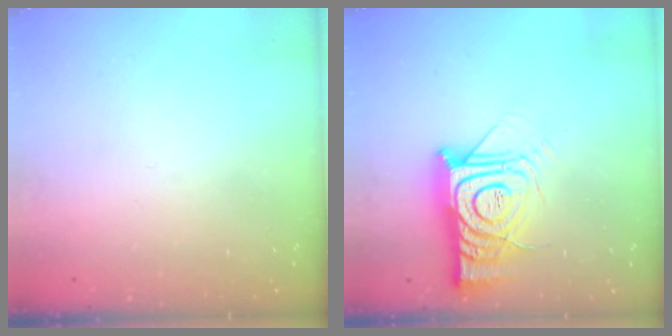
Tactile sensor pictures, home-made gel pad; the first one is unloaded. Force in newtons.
{"total": 15.3, "press": 15.2, "slide": 1.4}